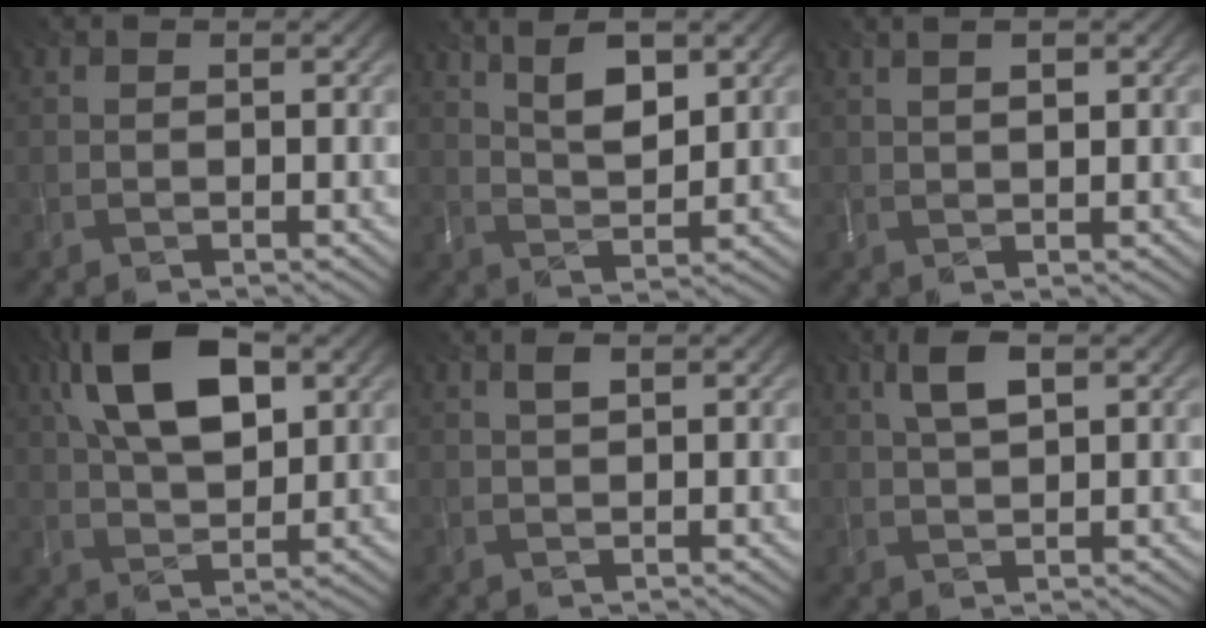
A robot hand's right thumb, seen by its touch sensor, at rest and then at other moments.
{"total": 6.6, "force": [3.4, 2.4, 5.1], "torque": [-0.102, 0.002, 0.067]}
{"total": 2.6, "force": [1.2, 0.7, 2.2], "torque": [-0.034, -0.002, 0.025]}
{"total": 13.1, "force": [4.9, 6.5, 10.2], "torque": [-0.207, 0.021, 0.085]}
{"total": 1.4, "force": [0.7, 0.5, 1.1], "torque": [-0.026, 0.002, 0.014]}
{"total": 4.3, "force": [1.7, 1.7, 3.6], "torque": [-0.081, 0.008, 0.033]}